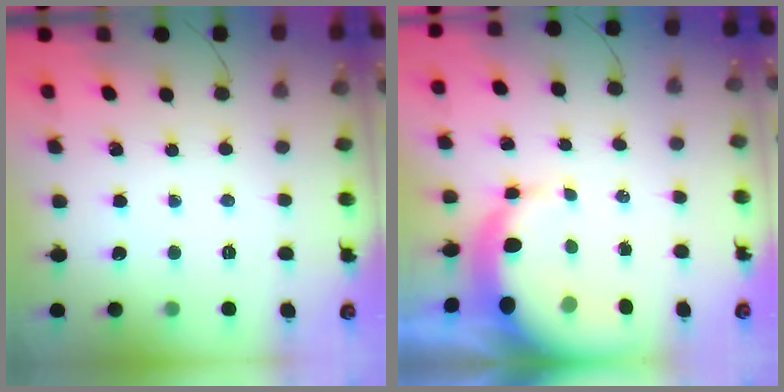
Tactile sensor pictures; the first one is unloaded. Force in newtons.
{"total": 8.8, "press": 8.6, "slide": 1.7}